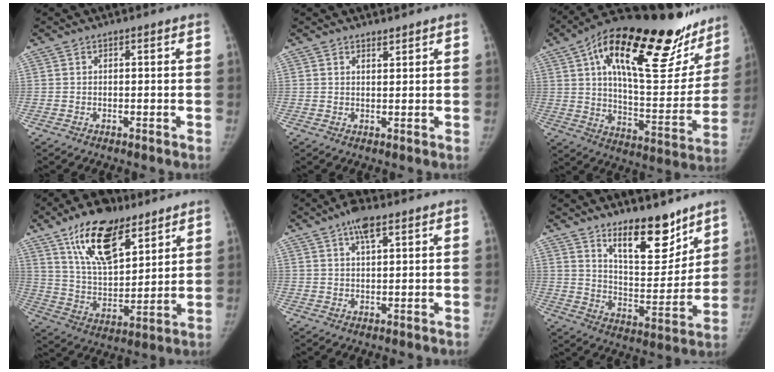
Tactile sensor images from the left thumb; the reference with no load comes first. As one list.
[{"total": 1.4, "force": [1.4, 0.3, 0.3], "torque": [0.005, -0.015, 0.021]}, {"total": 34.5, "force": [20.6, 13.4, 24.3], "torque": [-0.326, -0.041, 0.310]}, {"total": 17.8, "force": [10.9, 8.2, 11.4], "torque": [-0.159, -0.051, 0.197]}, {"total": 4.7, "force": [2.8, 1.6, 3.4], "torque": [-0.054, -0.005, 0.045]}, {"total": 14.3, "force": [10.6, 5.2, 8.1], "torque": [-0.078, -0.094, 0.176]}]